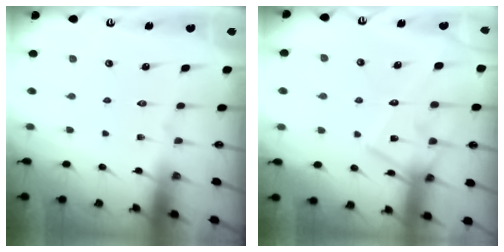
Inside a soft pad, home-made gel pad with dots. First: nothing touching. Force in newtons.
{"total": 13.0, "press": 13.0, "slide": 0.8}